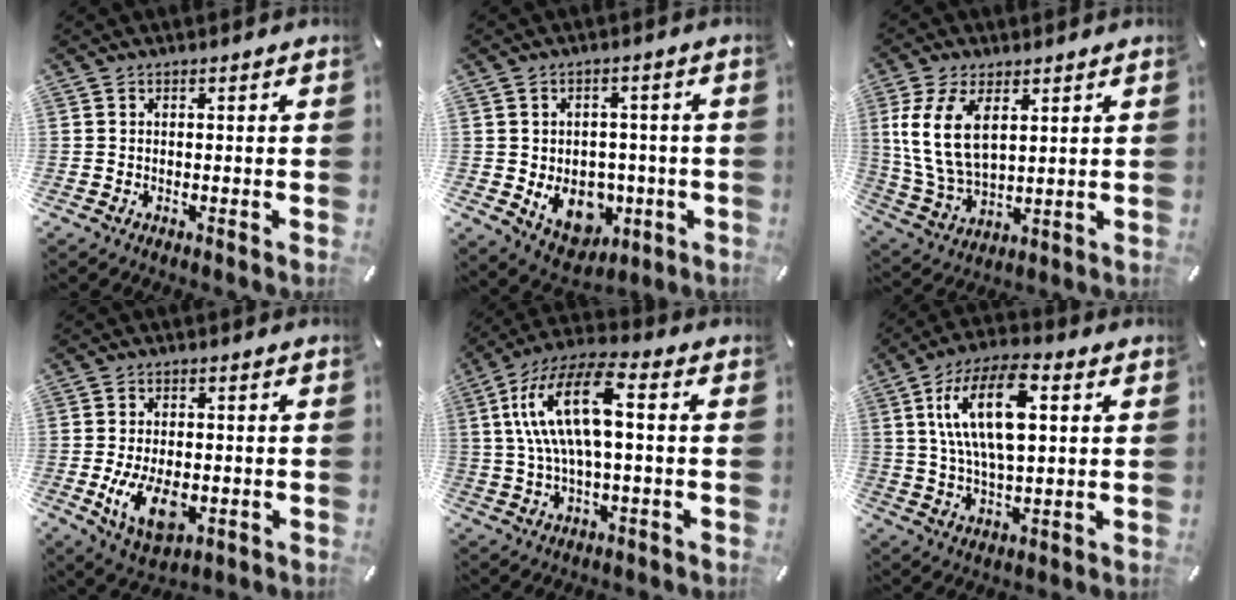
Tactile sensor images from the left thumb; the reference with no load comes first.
{"total": 10.7, "force": [-2.2, 8.8, 5.8], "torque": [-0.088, -0.003, -0.029]}
{"total": 11.9, "force": [4.2, 7.1, 8.6], "torque": [-0.211, -0.006, 0.075]}
{"total": 10.6, "force": [-2.2, 6.3, 8.2], "torque": [-0.167, -0.013, -0.038]}
{"total": 16.1, "force": [2.8, 6.2, 14.5], "torque": [-0.308, -0.001, 0.043]}
{"total": 15.6, "force": [4.5, 7.0, 13.2], "torque": [-0.268, -0.002, 0.072]}